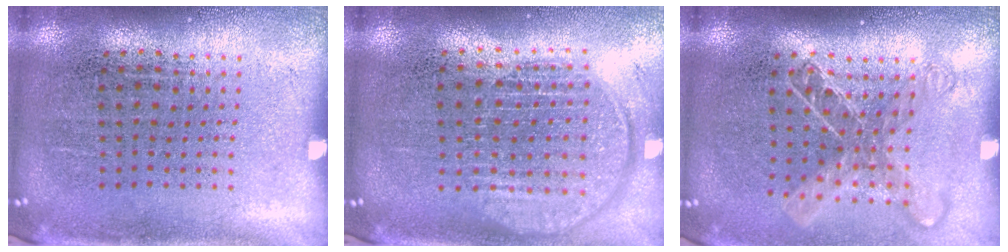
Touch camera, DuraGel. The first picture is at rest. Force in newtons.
{"total": 1.8, "press": 1.5, "slide": 1.0}
{"total": 1.4, "press": 1.2, "slide": 0.8}